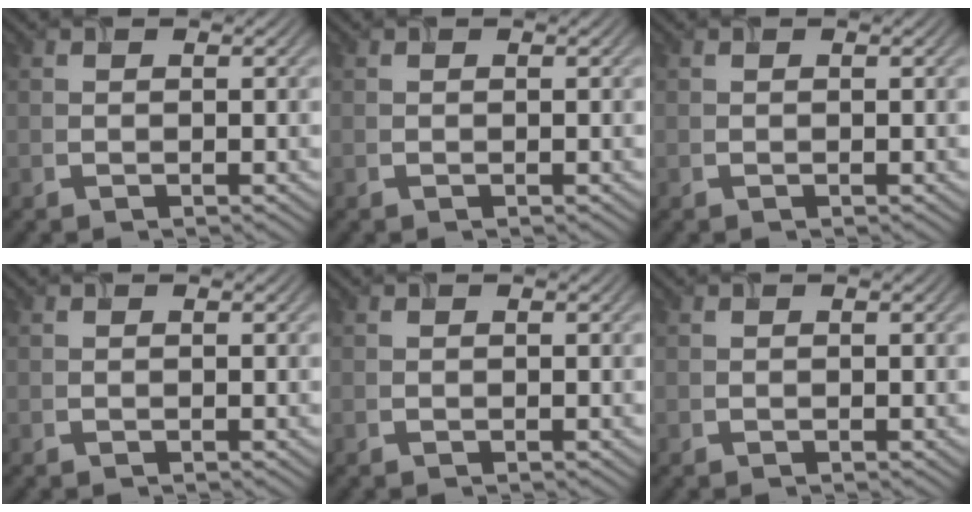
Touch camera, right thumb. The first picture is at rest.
{"total": 0.0}
{"total": 0.0}
{"total": 0.0}
{"total": 0.0}
{"total": 0.0}